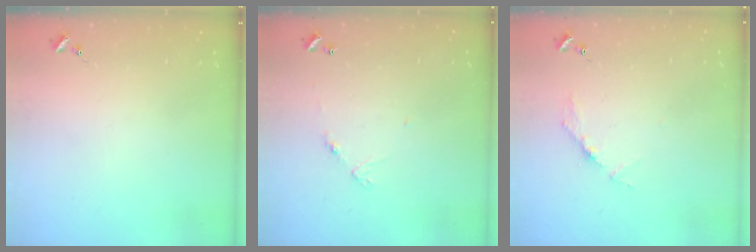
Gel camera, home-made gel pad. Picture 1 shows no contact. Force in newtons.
{"total": 4.6, "press": 4.6, "slide": 0.3}
{"total": 3.6, "press": 3.6, "slide": 0.4}